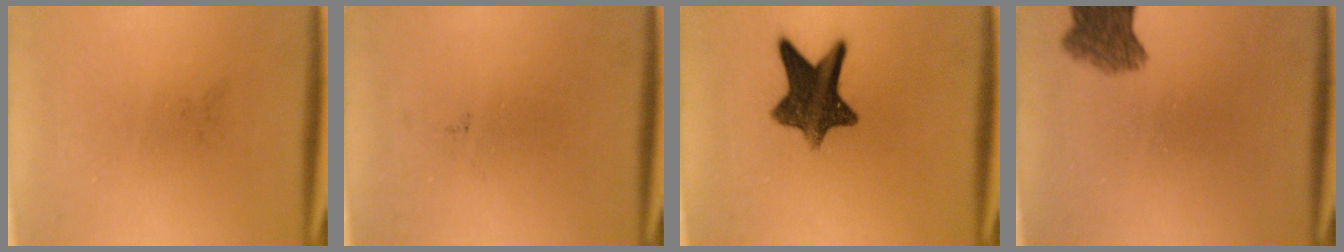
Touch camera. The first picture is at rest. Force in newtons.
{"total": 0.0}
{"total": 10.6}
{"total": 5.3}